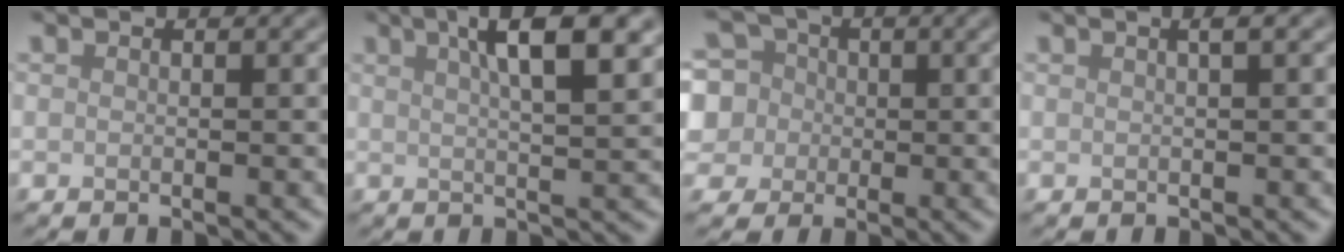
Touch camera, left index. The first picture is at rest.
{"total": 7.1, "force": [3.1, 2.0, 6.0], "torque": [-0.064, 0.020, 0.034]}
{"total": 8.9, "force": [1.3, 8.1, 3.5], "torque": [-0.080, 0.035, -0.012]}
{"total": 1.3, "force": [0.5, 0.4, 1.2], "torque": [-0.014, 0.007, 0.004]}